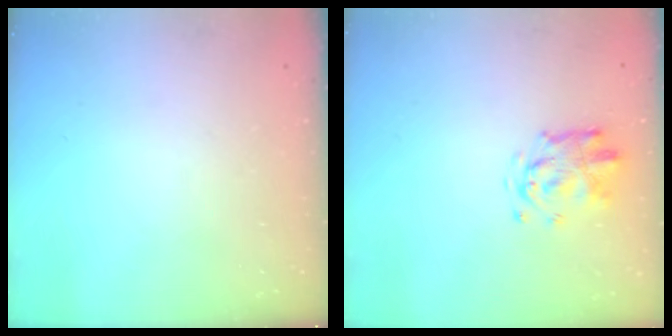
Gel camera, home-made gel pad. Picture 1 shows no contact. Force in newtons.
{"total": 3.2, "press": 3.2, "slide": 0.4}